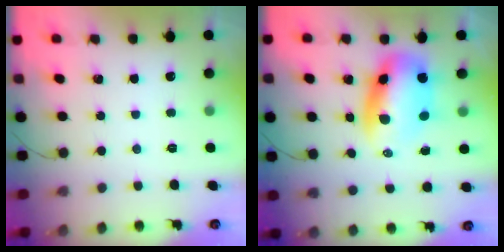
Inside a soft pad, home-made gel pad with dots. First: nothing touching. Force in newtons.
{"total": 10.3, "press": 9.9, "slide": 2.9}